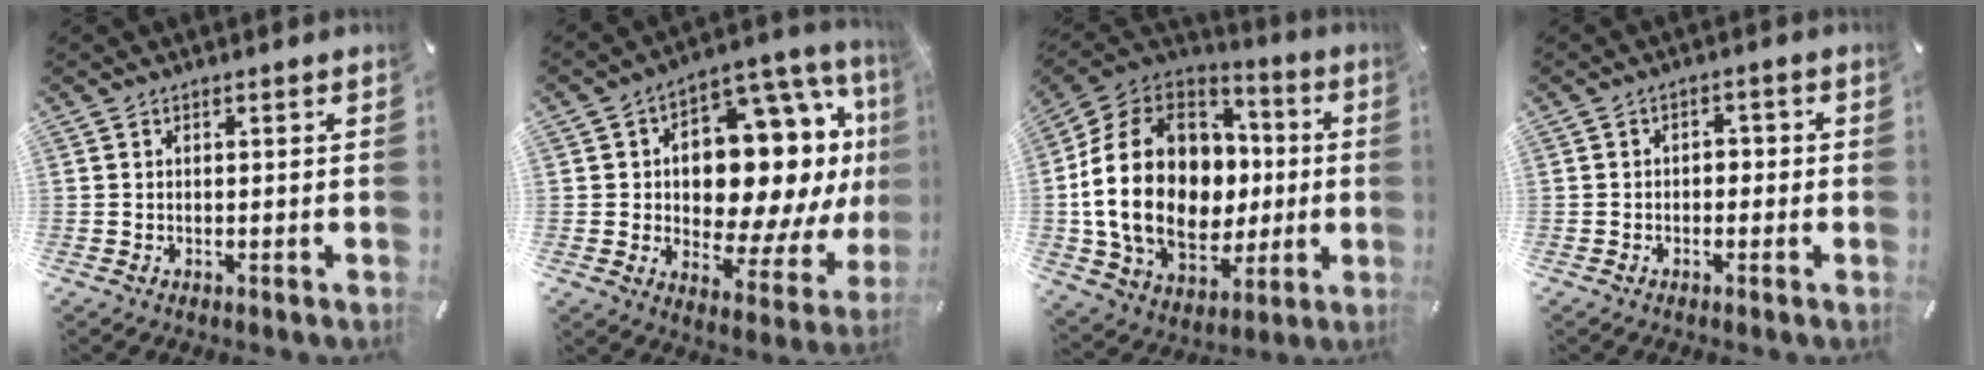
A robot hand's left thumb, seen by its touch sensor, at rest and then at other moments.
{"total": 20.1, "force": [4.4, 12.5, 15.1], "torque": [-0.206, -0.054, 0.071]}
{"total": 22.5, "force": [-1.1, 17.0, 14.6], "torque": [-0.316, 0.005, 0.001]}
{"total": 2.3, "force": [-1.4, 1.5, 1.0], "torque": [-0.019, 0.012, -0.030]}